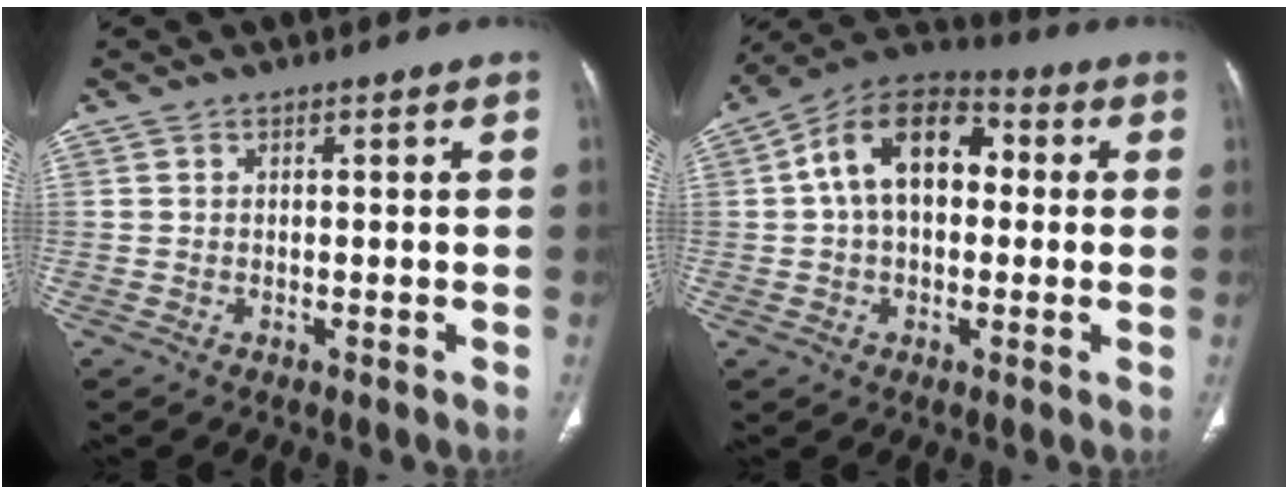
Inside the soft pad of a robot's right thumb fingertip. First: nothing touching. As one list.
[{"total": 14.9, "force": [1.9, 9.7, 11.2], "torque": [-0.162, 0.035, 0.019]}]